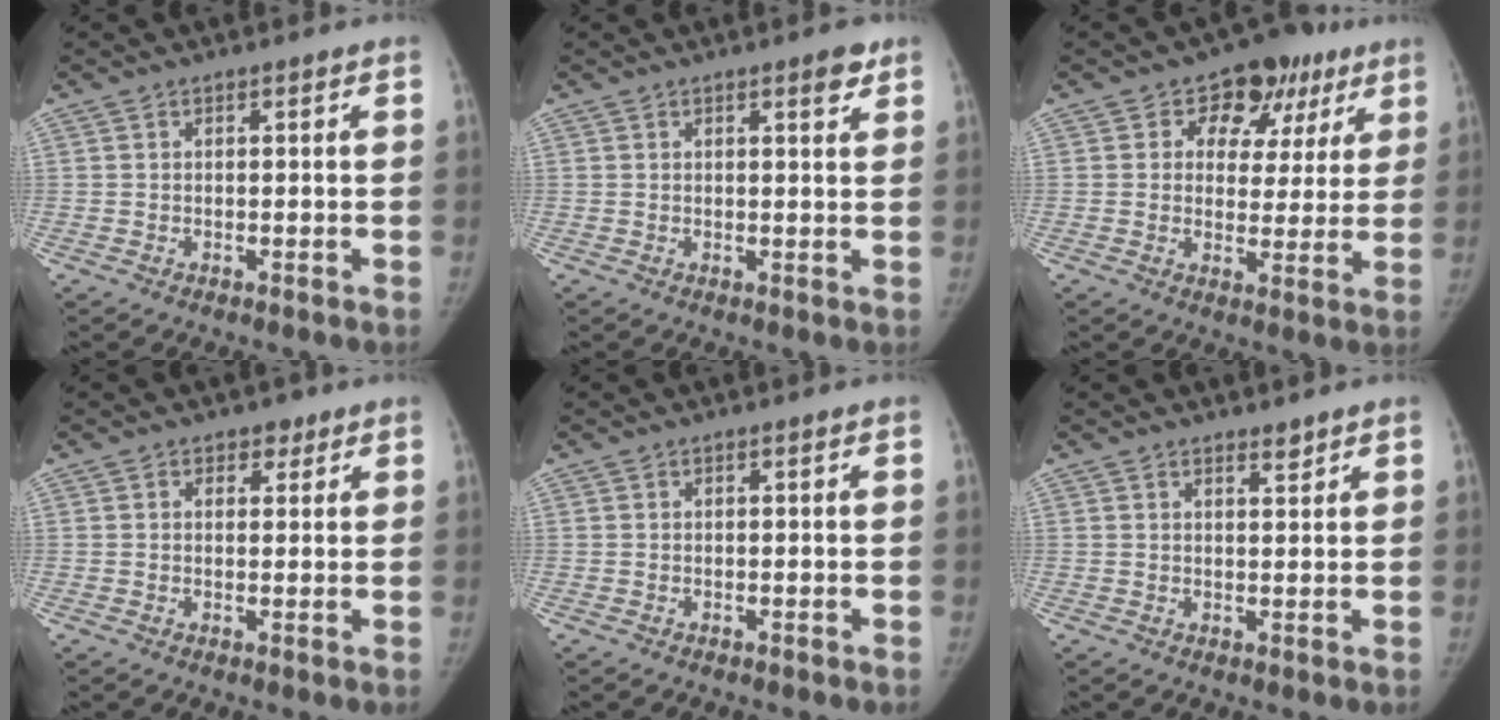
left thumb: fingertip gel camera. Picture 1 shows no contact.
{"total": 2.8, "force": [1.8, 0.9, 2.0], "torque": [-0.018, -0.009, 0.022]}
{"total": 11.3, "force": [5.6, 8.5, 4.9], "torque": [0.000, -0.007, 0.073]}
{"total": 2.4, "force": [1.4, 1.8, 0.9], "torque": [0.008, -0.005, 0.016]}
{"total": 0.0}
{"total": 1.5, "force": [1.3, 0.4, 0.6], "torque": [-0.002, -0.012, 0.022]}